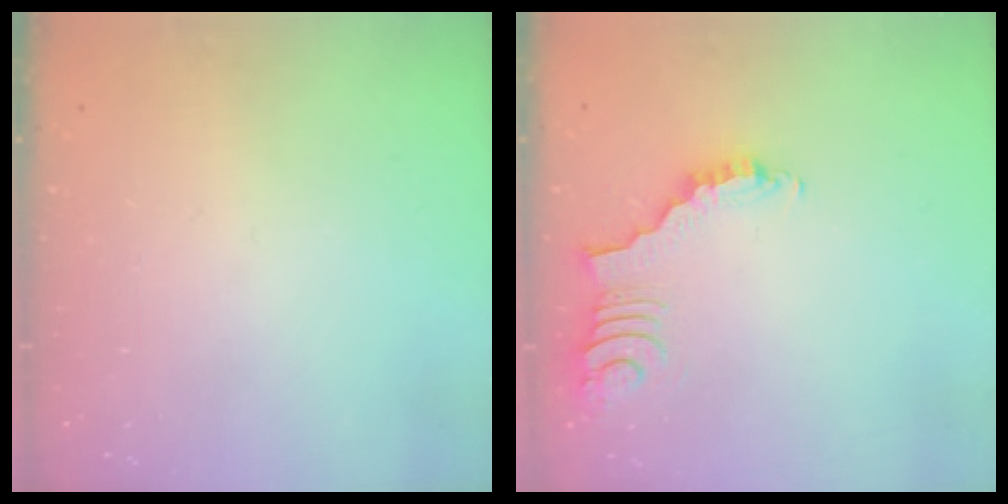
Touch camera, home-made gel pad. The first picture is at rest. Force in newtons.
{"total": 3.5, "press": 3.5, "slide": 0.4}